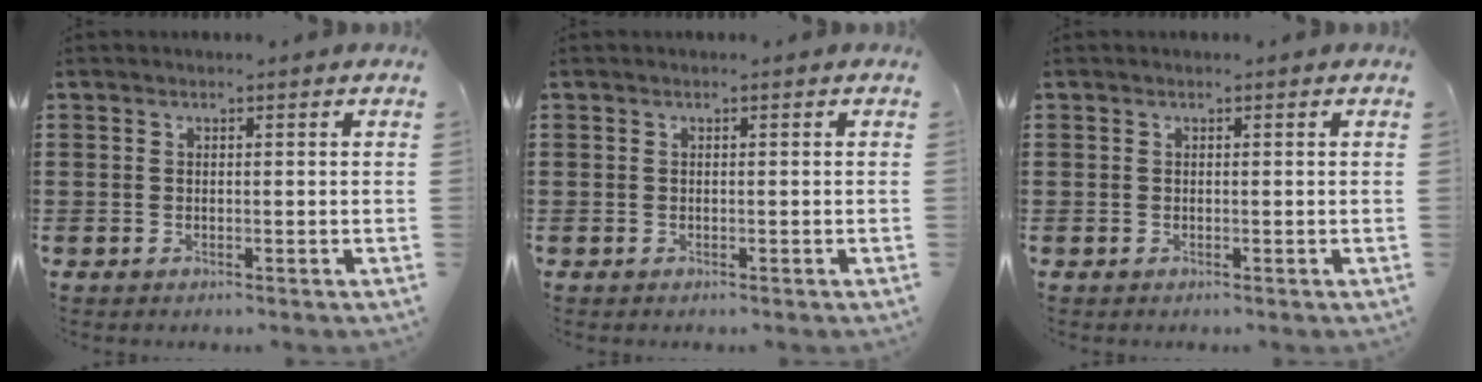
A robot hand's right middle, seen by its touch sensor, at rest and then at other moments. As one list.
[{"total": 0.0}, {"total": 0.0}]